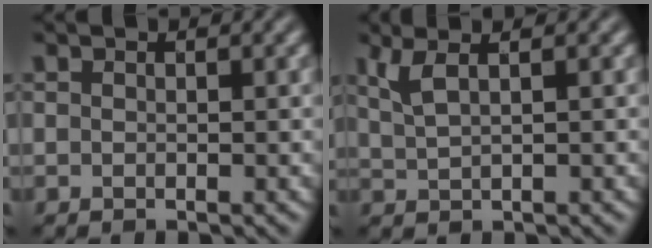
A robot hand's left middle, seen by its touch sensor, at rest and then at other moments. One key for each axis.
{"total": 2.6, "fx": 1.4, "fy": 0.8, "fz": 2.1, "tx": -0.039, "ty": 0.003, "tz": 0.033}